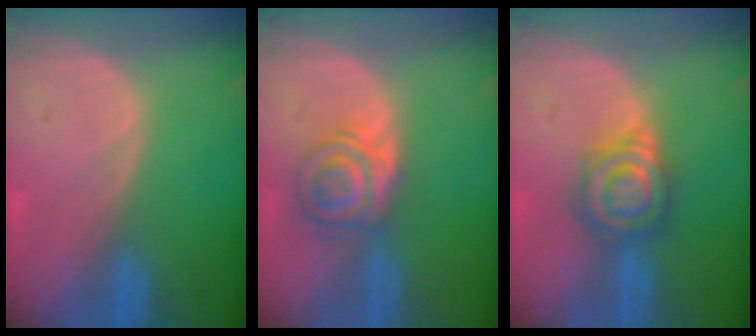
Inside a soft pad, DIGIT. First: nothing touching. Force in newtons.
{"total": 6.0, "press": 5.5, "slide": 2.3}
{"total": 6.4, "press": 6.3, "slide": 1.2}